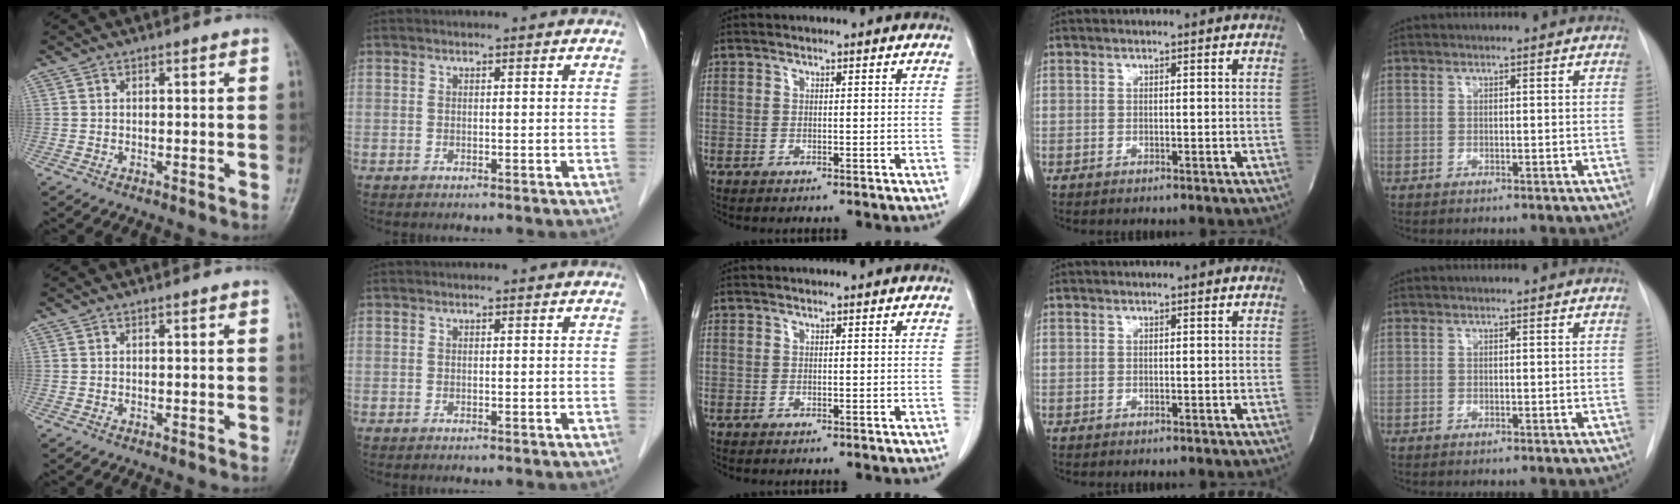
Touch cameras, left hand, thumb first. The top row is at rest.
{}